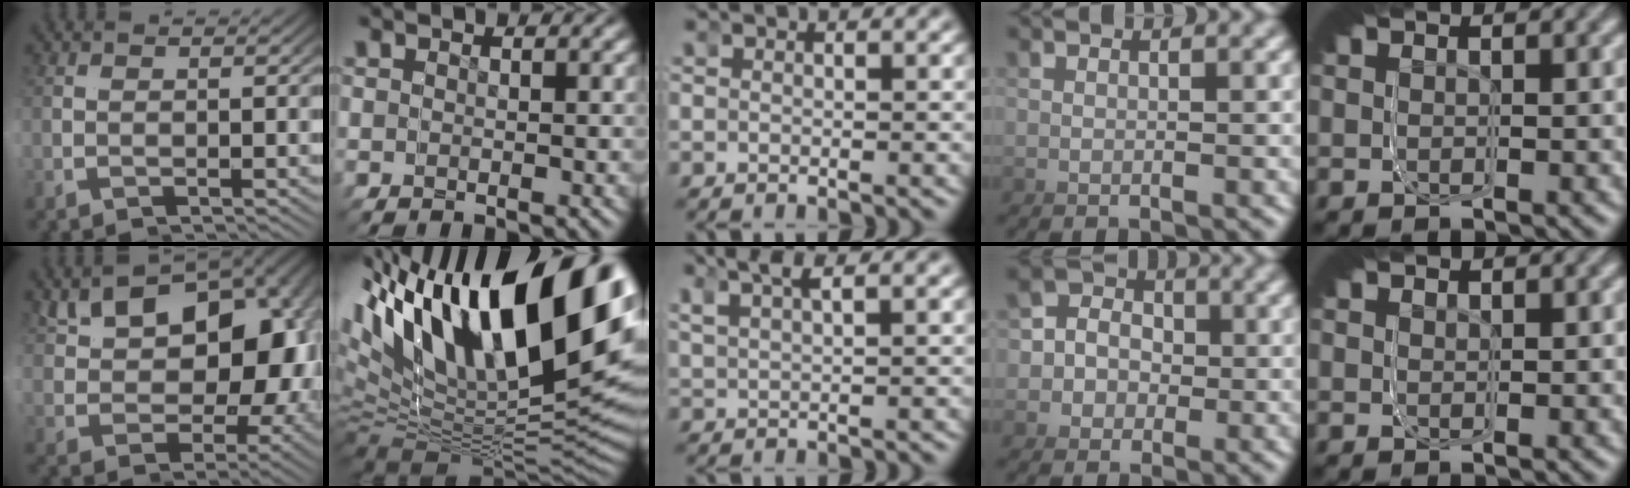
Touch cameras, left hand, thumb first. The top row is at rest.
{"thumb": {"total": 14.4, "force": [2.3, 8.2, 11.6], "torque": [-0.172, -0.003, 0.042]}, "index": {"total": 19.0, "force": [5.2, 10.6, 14.9], "torque": [-0.223, 0.023, 0.078]}, "middle": {"total": 3.6, "force": [2.9, 0.1, 2.2], "torque": [-0.034, 0.012, 0.056]}, "ring": {"total": 3.2, "force": [-0.3, 2.9, -1.3], "torque": [0.011, -0.010, -0.007]}, "little": {"total": 0.5, "force": [0.3, 0.4, 0.1], "torque": [-0.008, -0.003, 0.004]}}